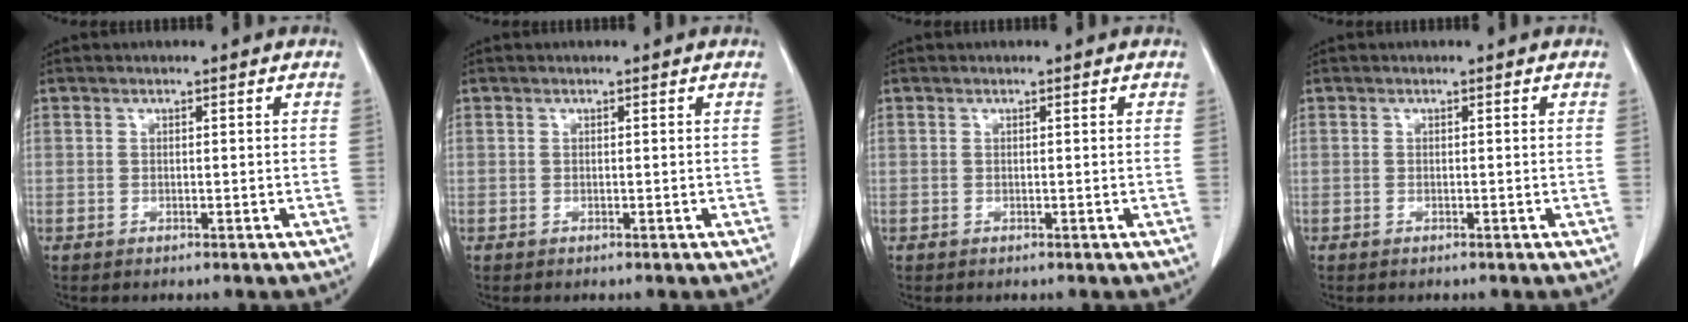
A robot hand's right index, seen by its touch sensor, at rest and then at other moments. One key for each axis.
{"total": 0.0}
{"total": 0.0}
{"total": 0.0}